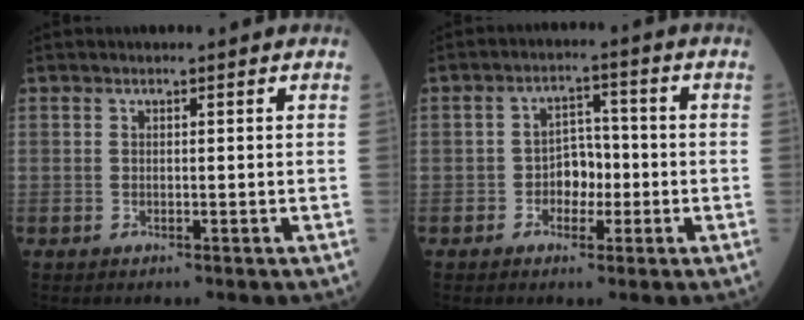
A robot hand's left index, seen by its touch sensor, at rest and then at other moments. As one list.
[{"total": 4.5, "force": [-1.4, 3.0, 3.1], "torque": [-0.046, 0.010, -0.028]}]